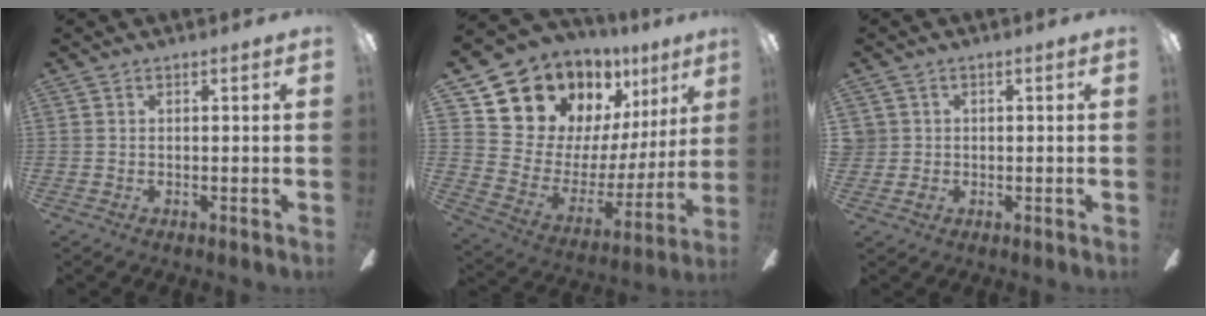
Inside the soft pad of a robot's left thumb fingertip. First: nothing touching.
{"total": 13.4, "force": [11.6, 6.6, 1.6], "torque": [-0.063, -0.121, 0.224]}
{"total": 2.7, "force": [0.1, 2.7, 0.2], "torque": [-0.002, 0.002, 0.001]}